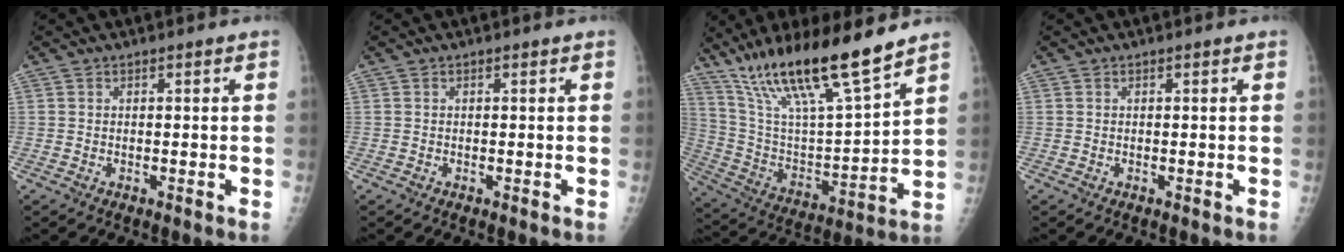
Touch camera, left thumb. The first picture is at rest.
{"total": 0.0}
{"total": 21.3, "force": [15.6, 2.9, 14.2], "torque": [-0.240, -0.063, 0.292]}
{"total": 0.0}